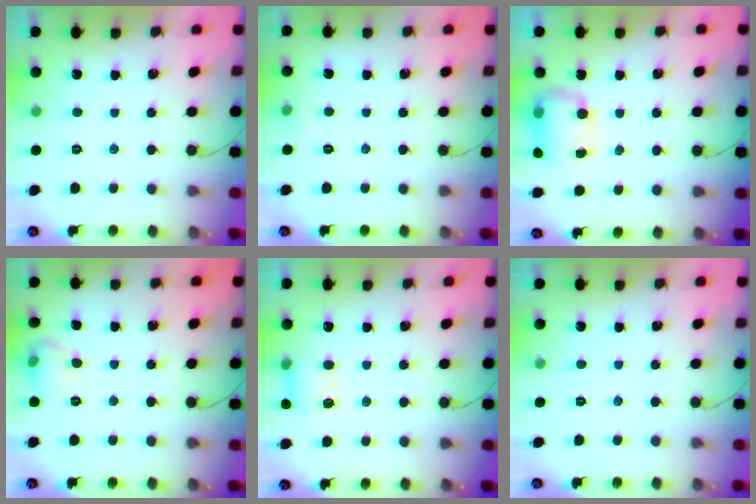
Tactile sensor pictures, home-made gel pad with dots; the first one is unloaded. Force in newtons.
{"total": 3.0, "press": 2.8, "slide": 1.1}
{"total": 8.0, "press": 8.0, "slide": 0.6}
{"total": 6.5, "press": 6.3, "slide": 1.4}
{"total": 4.3, "press": 4.2, "slide": 0.6}
{"total": 0.0}